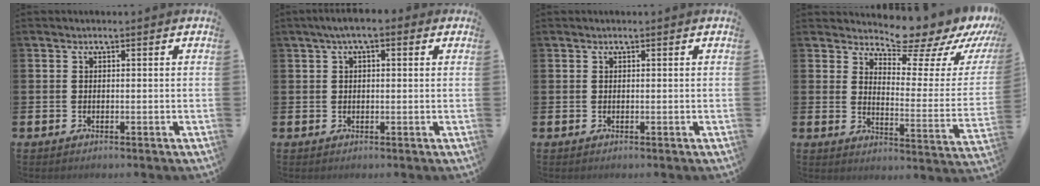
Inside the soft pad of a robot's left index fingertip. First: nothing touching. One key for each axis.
{"total": 3.2, "fx": 1.8, "fy": 1.4, "fz": 2.3, "tx": -0.045, "ty": 0.008, "tz": 0.029}
{"total": 0.0}
{"total": 9.3, "fx": 8.6, "fy": 2.5, "fz": 2.6, "tx": -0.046, "ty": -0.078, "tz": 0.144}